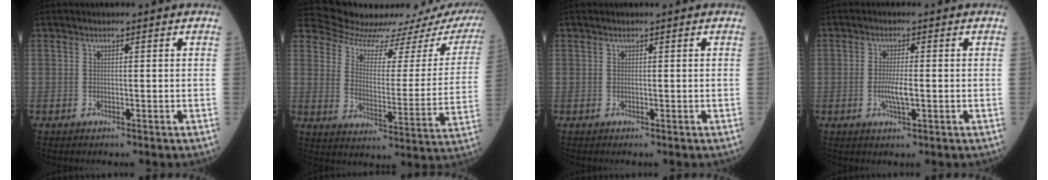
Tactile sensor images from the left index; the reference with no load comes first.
{"total": 18.5, "force": [18.0, 2.5, 3.3], "torque": [-0.043, -0.083, 0.222]}
{"total": 0.0}
{"total": 3.4, "force": [-1.1, 0.5, 3.2], "torque": [-0.069, -0.008, -0.018]}